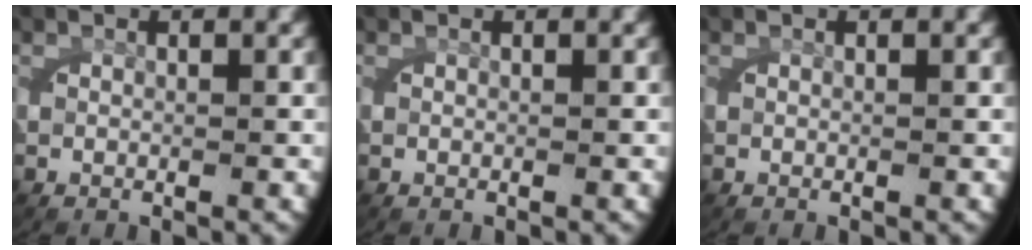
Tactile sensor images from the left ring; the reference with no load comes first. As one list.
[{"total": 0.0}, {"total": 0.0}]